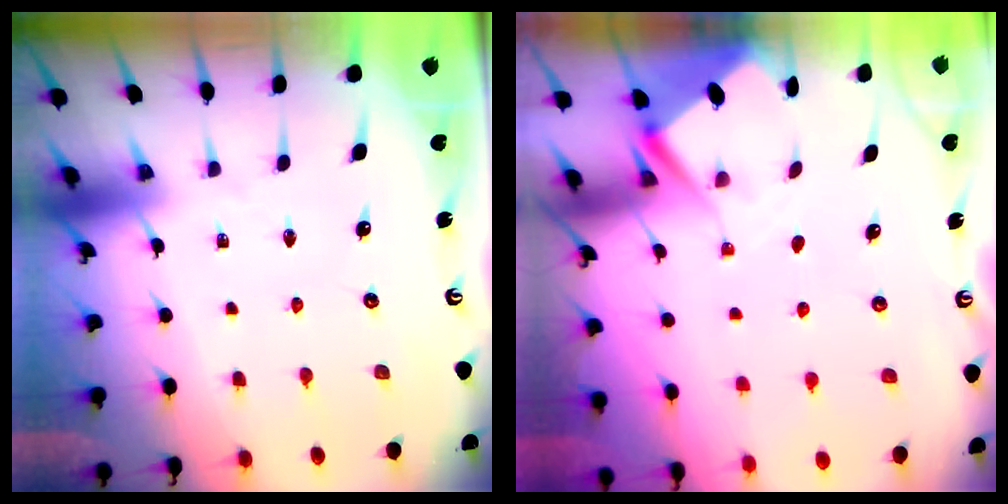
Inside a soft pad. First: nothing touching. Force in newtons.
{"total": 2.9, "press": 2.9, "slide": 0.4}